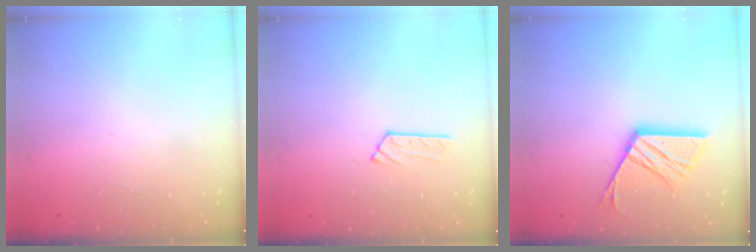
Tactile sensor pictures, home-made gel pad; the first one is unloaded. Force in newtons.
{"total": 3.0, "press": 3.0, "slide": 0.4}
{"total": 14.4, "press": 14.3, "slide": 1.5}